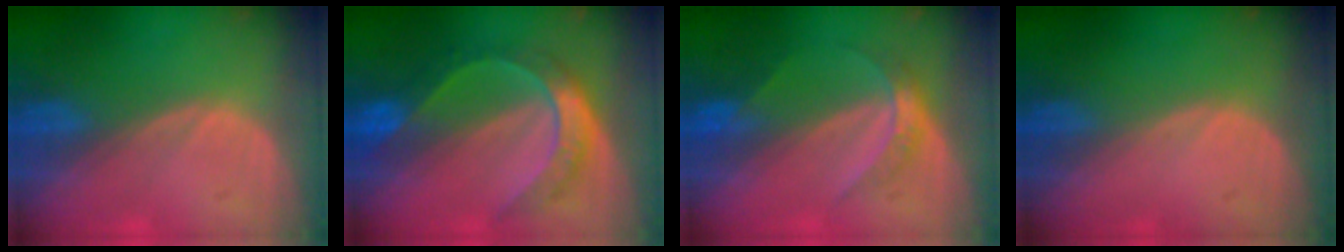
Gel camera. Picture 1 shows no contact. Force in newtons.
{"total": 8.1, "press": 8.1, "slide": 0.8}
{"total": 4.8, "press": 4.3, "slide": 2.2}
{"total": 0.0}